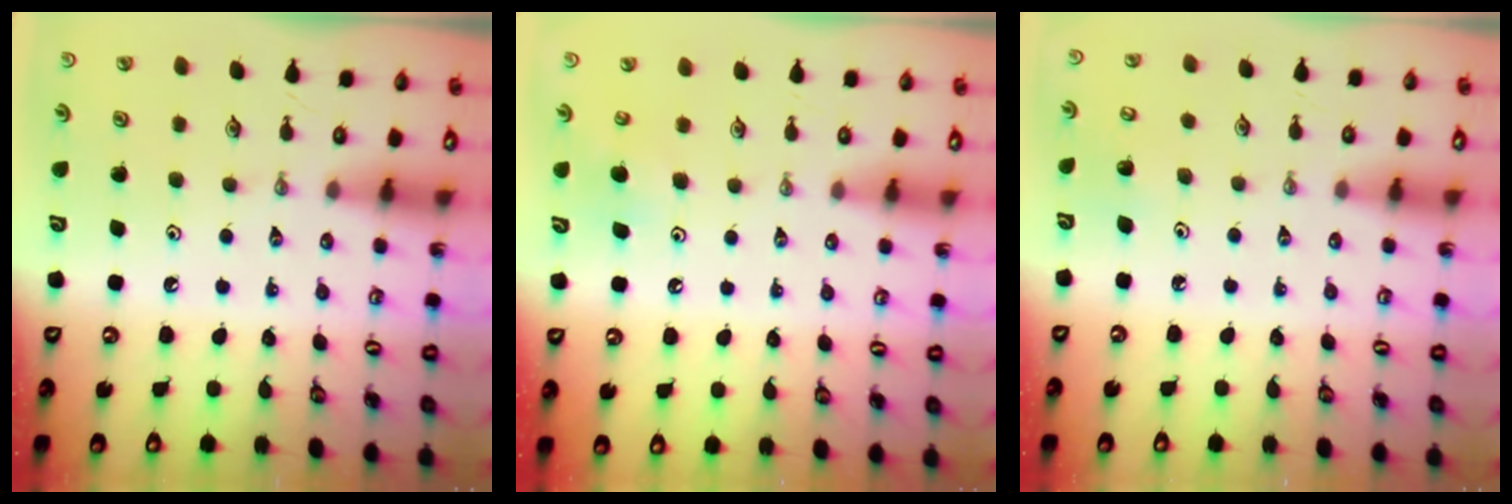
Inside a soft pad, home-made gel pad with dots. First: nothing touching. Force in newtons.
{"total": 6.2, "press": 6.2, "slide": 0.5}
{"total": 5.2, "press": 5.1, "slide": 0.5}